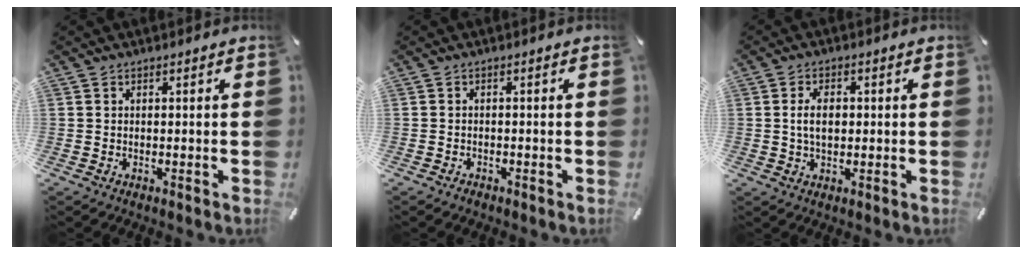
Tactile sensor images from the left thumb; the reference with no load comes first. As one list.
[{"total": 0.8, "force": [-0.7, 0.4, 0.1], "torque": [-0.002, 0.004, -0.017]}, {"total": 5.0, "force": [0.2, 3.0, 4.0], "torque": [-0.079, 0.002, -0.001]}]